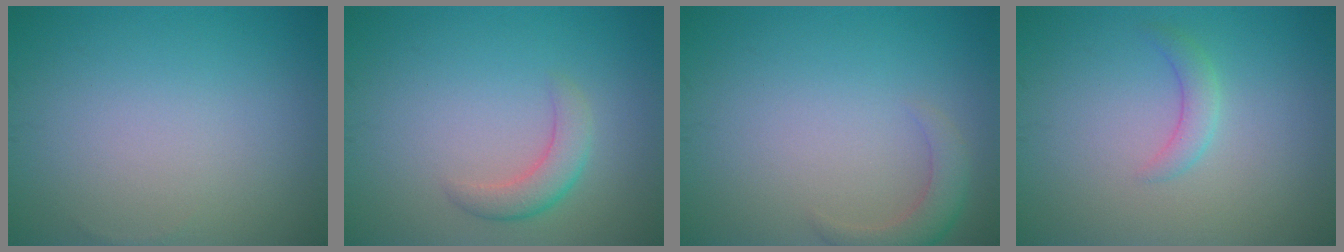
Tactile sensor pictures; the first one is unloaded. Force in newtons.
{"total": 2.5, "press": 2.5, "slide": 0.0}
{"total": 2.5, "press": 2.5, "slide": 0.3}
{"total": 1.6, "press": 1.6, "slide": 0.1}